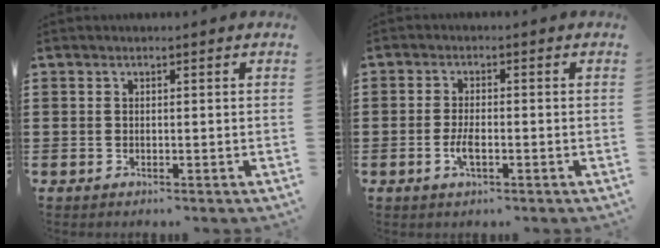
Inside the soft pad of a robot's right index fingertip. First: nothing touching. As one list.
[{"total": 3.0, "force": [-1.0, 1.0, 2.6], "torque": [-0.061, -0.004, -0.023]}]